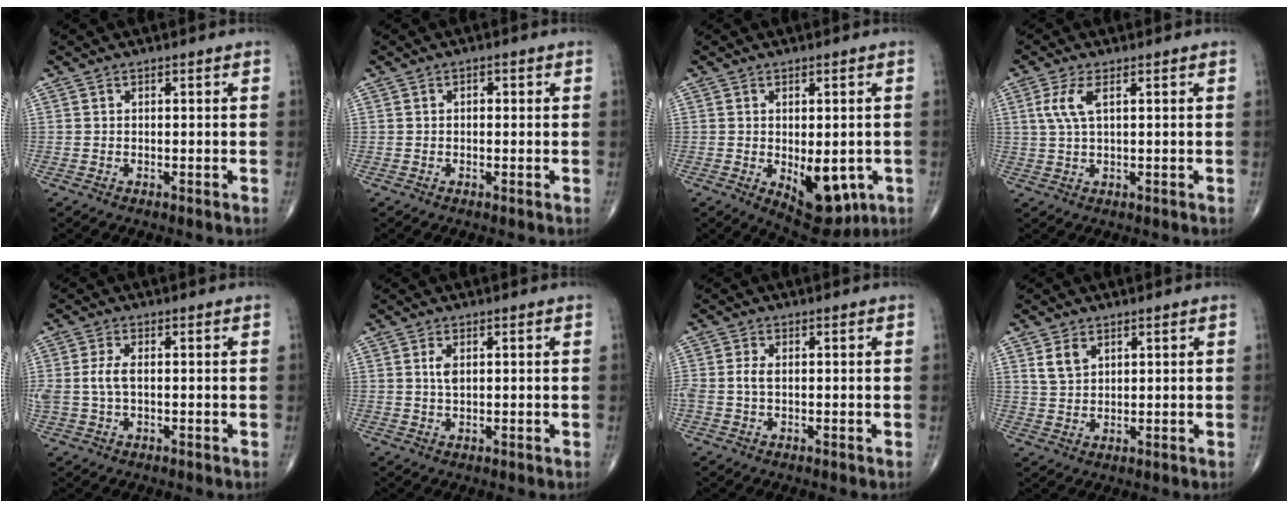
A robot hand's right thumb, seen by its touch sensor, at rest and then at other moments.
{"total": 1.0, "force": [0.2, 0.7, 0.7], "torque": [-0.005, 0.002, 0.001]}
{"total": 10.2, "force": [-2.4, 5.2, 8.4], "torque": [-0.090, -0.011, -0.018]}
{"total": 4.5, "force": [1.4, 1.5, 4.0], "torque": [-0.102, 0.004, 0.033]}
{"total": 4.1, "force": [0.2, 2.1, 3.5], "torque": [-0.090, 0.006, 0.004]}
{"total": 2.3, "force": [0.7, 1.1, 1.9], "torque": [-0.035, -0.002, 0.014]}
{"total": 2.3, "force": [0.1, 1.3, 1.8], "torque": [-0.047, 0.003, 0.001]}
{"total": 4.0, "force": [2.1, 2.6, 2.2], "torque": [-0.034, -0.010, 0.046]}